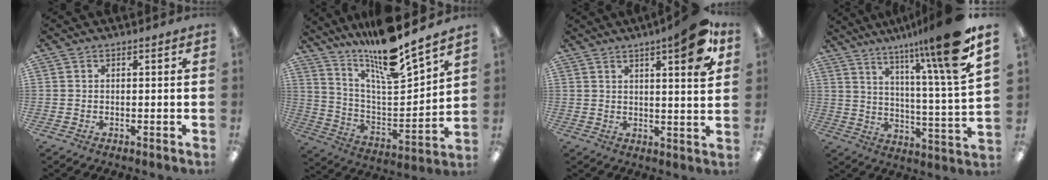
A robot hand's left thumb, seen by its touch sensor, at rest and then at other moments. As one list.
[{"total": 16.9, "force": [14.5, 1.3, 8.5], "torque": [-0.160, -0.115, 0.242]}, {"total": 11.2, "force": [6.3, 2.2, 9.0], "torque": [-0.122, -0.028, 0.097]}, {"total": 16.1, "force": [11.3, 0.2, 11.6], "torque": [-0.193, -0.071, 0.168]}]